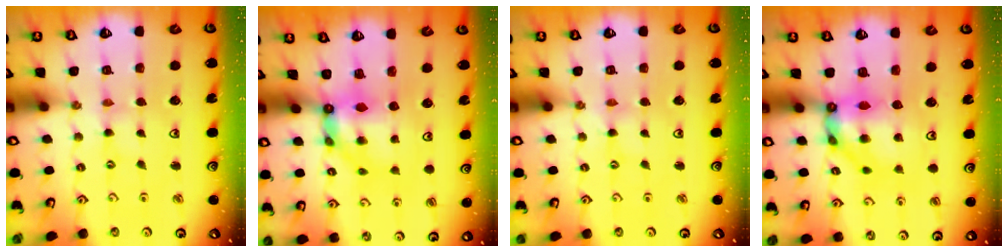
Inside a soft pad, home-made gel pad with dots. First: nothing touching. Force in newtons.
{"total": 6.9, "press": 6.9, "slide": 0.6}
{"total": 0.7, "press": 0.7, "slide": 0.1}
{"total": 9.6, "press": 9.6, "slide": 1.3}